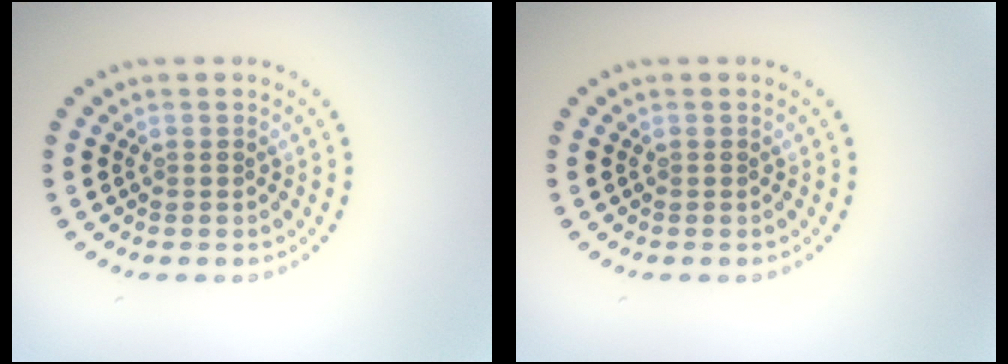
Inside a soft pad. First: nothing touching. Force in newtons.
{"total": 0.0}